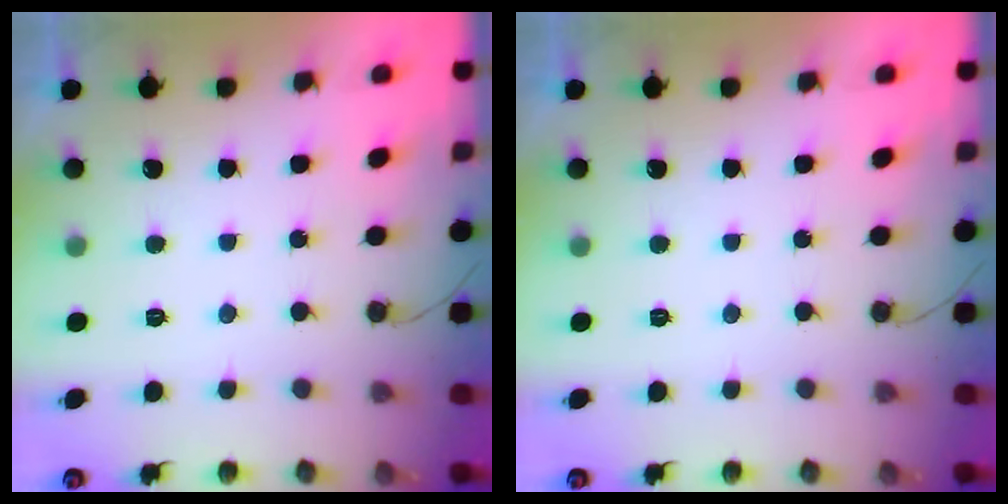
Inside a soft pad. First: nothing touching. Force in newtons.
{"total": 0.0}